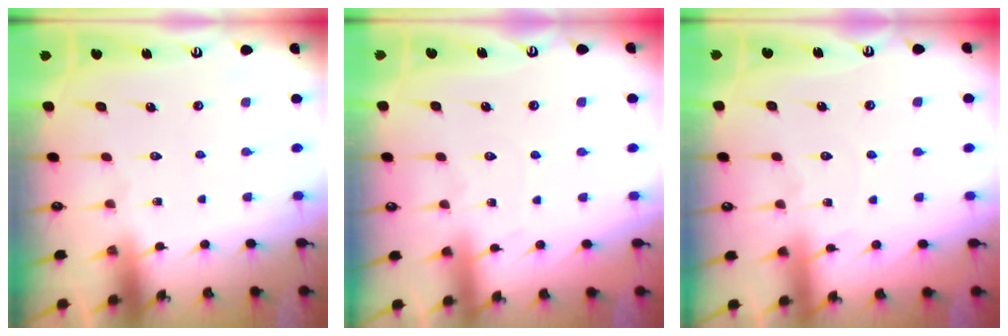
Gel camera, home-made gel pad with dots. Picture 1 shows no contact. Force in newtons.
{"total": 2.9, "press": 2.9, "slide": 0.4}
{"total": 2.8, "press": 2.8, "slide": 0.4}